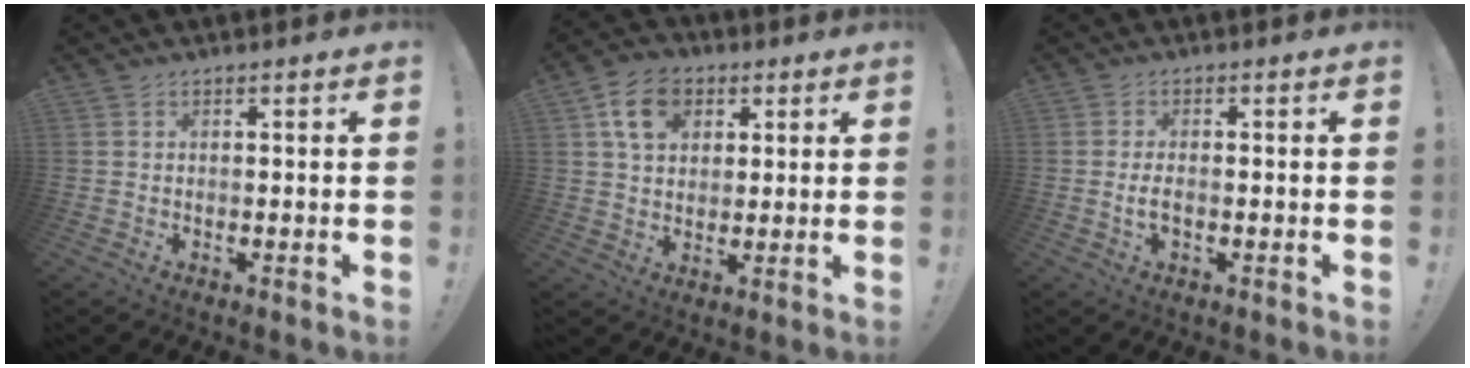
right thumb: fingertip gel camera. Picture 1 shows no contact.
{"total": 11.2, "force": [4.6, 8.5, 5.6], "torque": [-0.082, -0.004, 0.090]}
{"total": 2.8, "force": [-0.7, 1.1, 2.5], "torque": [-0.050, 0.003, -0.014]}